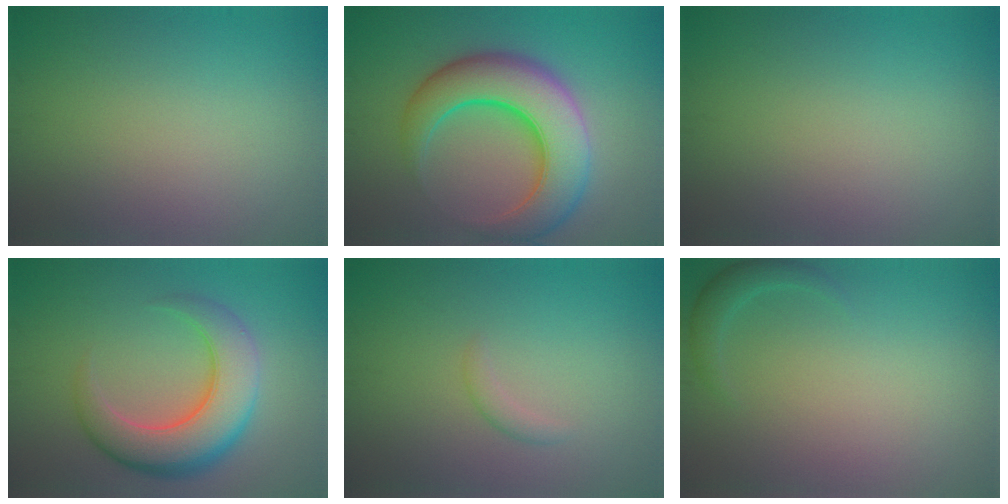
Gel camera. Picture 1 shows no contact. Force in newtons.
{"total": 9.6, "press": 9.6, "slide": 0.3}
{"total": 0.0}
{"total": 7.8, "press": 7.8, "slide": 0.4}
{"total": 1.0, "press": 1.0, "slide": 0.1}
{"total": 1.5, "press": 1.5, "slide": 0.0}